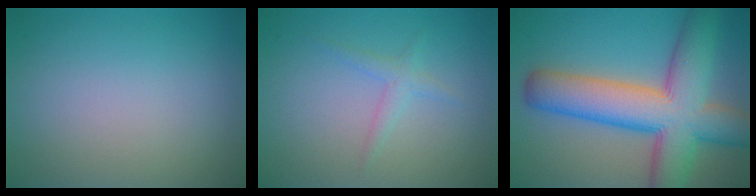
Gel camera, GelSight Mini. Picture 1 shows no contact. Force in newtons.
{"total": 1.4, "press": 1.4, "slide": 0.0}
{"total": 11.8, "press": 11.8, "slide": 0.4}